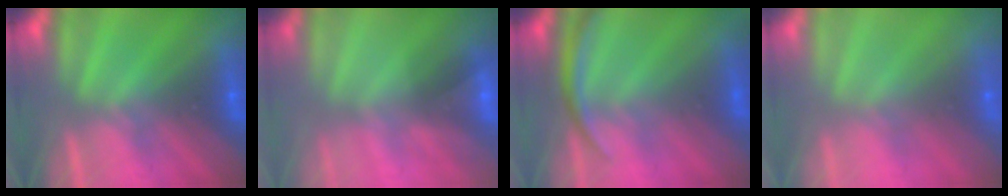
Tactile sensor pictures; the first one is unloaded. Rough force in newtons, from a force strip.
{"total": 2.3}
{"total": 2.9}
{"total": 8.6}